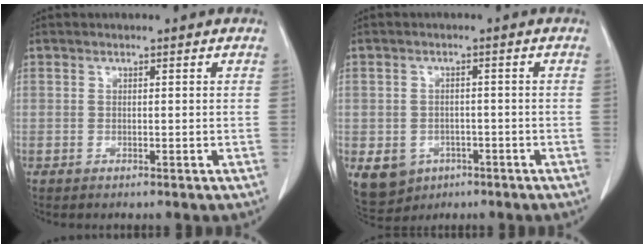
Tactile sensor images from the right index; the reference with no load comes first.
{"total": 10.9, "force": [-4.7, 9.0, 4.0], "torque": [-0.101, 0.009, -0.057]}